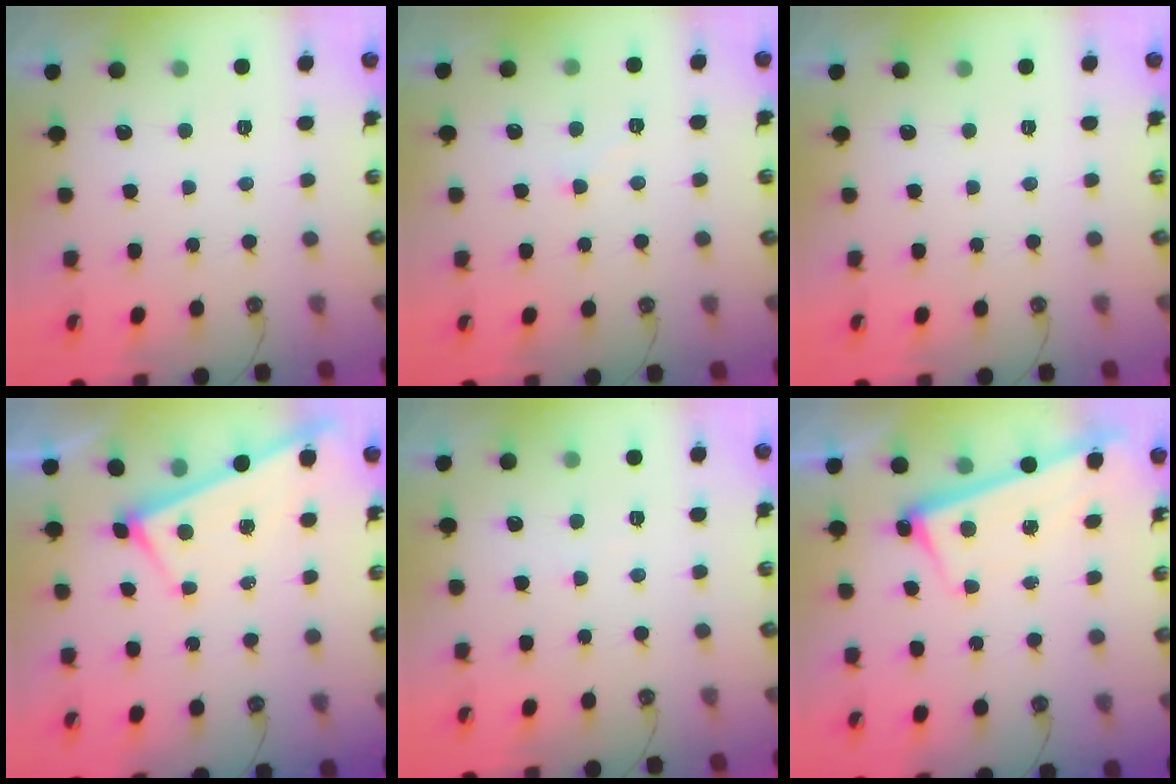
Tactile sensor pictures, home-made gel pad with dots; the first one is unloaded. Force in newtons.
{"total": 1.1, "press": 1.0, "slide": 0.4}
{"total": 0.0}
{"total": 1.0, "press": 0.9, "slide": 0.4}
{"total": 2.5, "press": 2.5, "slide": 0.3}
{"total": 2.6, "press": 2.4, "slide": 0.9}